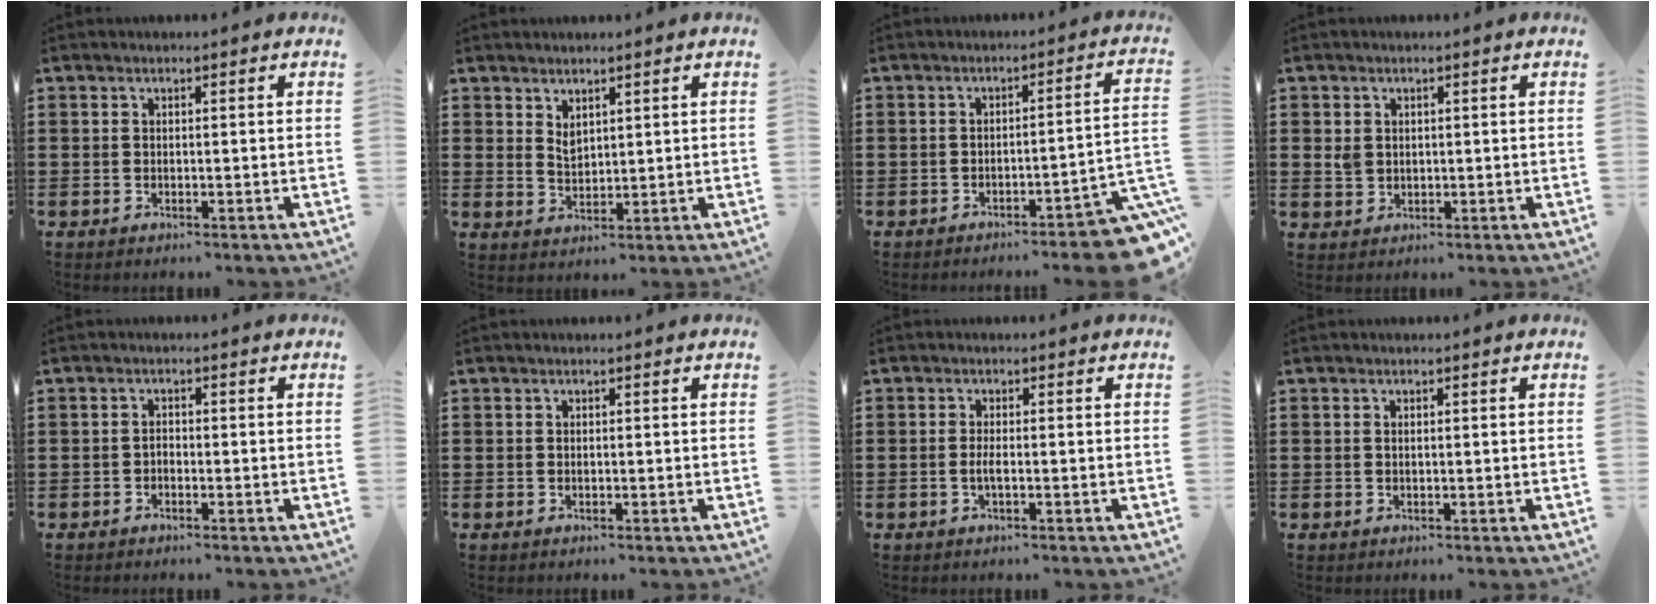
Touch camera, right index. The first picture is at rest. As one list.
[{"total": 2.5, "force": [1.8, 1.3, 1.2], "torque": [-0.019, 0.000, 0.032]}, {"total": 5.5, "force": [-4.1, 0.2, 3.7], "torque": [-0.058, -0.010, -0.076]}, {"total": 2.0, "force": [0.6, 1.8, 0.8], "torque": [-0.022, 0.008, 0.011]}, {"total": 1.2, "force": [-0.7, 0.6, 0.7], "torque": [-0.016, -0.001, -0.013]}, {"total": 0.0}, {"total": 2.0, "force": [-0.5, 0.3, 1.9], "torque": [-0.041, -0.003, -0.011]}, {"total": 0.6, "force": [0.1, 0.3, 0.5], "torque": [-0.012, 0.000, 0.002]}]